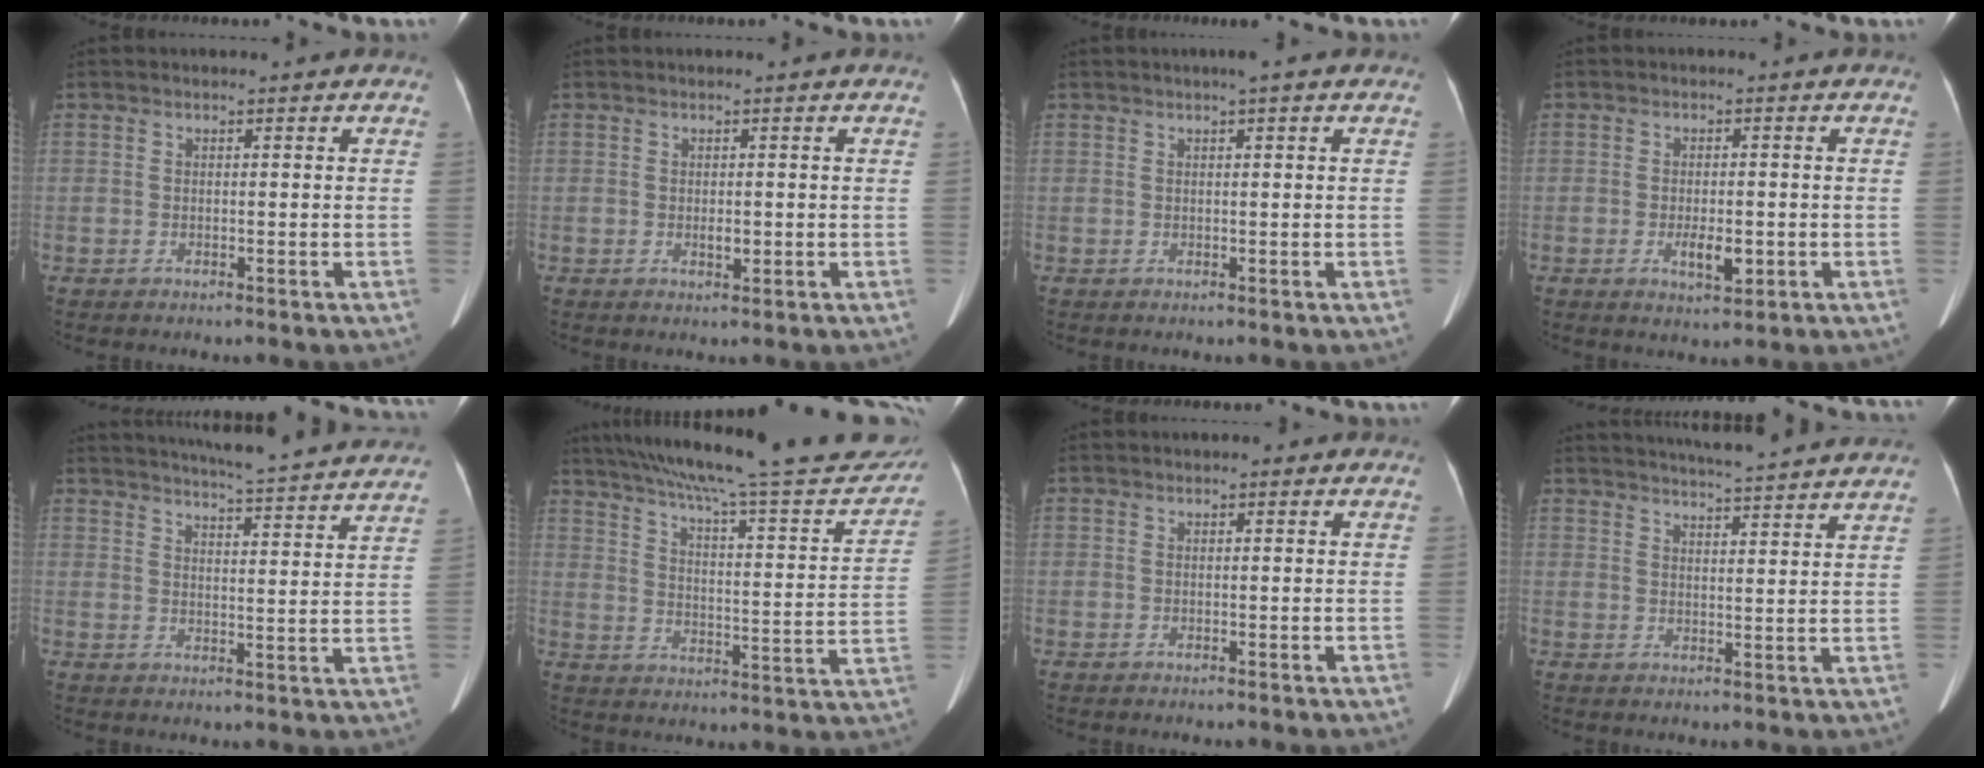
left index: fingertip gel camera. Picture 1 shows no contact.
{"total": 1.2, "force": [0.0, 0.6, 1.0], "torque": [-0.017, -0.001, 0.001]}
{"total": 1.8, "force": [1.1, 0.0, 1.4], "torque": [-0.023, 0.012, 0.016]}
{"total": 3.9, "force": [-1.1, 1.5, 3.4], "torque": [-0.061, -0.003, -0.013]}
{"total": 22.2, "force": [20.8, 0.5, 7.8], "torque": [-0.121, -0.034, 0.251]}
{"total": 29.2, "force": [25.6, 3.3, 13.6], "torque": [-0.212, -0.031, 0.331]}
{"total": 0.0}
{"total": 16.3, "force": [15.2, -0.2, 5.9], "torque": [-0.100, -0.005, 0.194]}